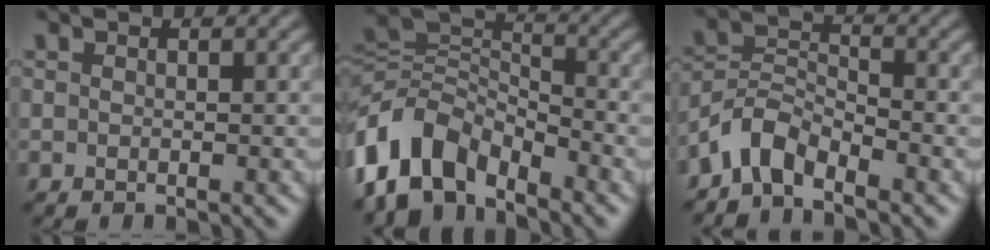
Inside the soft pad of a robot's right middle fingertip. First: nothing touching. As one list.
[{"total": 8.4, "force": [-5.1, 4.8, 4.6], "torque": [-0.083, 0.004, -0.108]}, {"total": 3.7, "force": [-3.0, 1.5, 1.6], "torque": [-0.028, 0.011, -0.073]}]